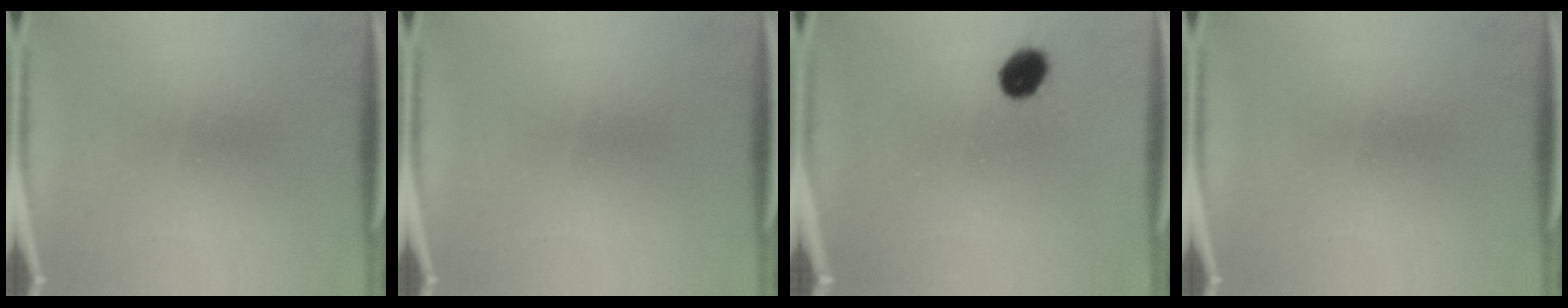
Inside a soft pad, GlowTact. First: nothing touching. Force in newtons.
{"total": 0.0}
{"total": 6.0}
{"total": 0.0}